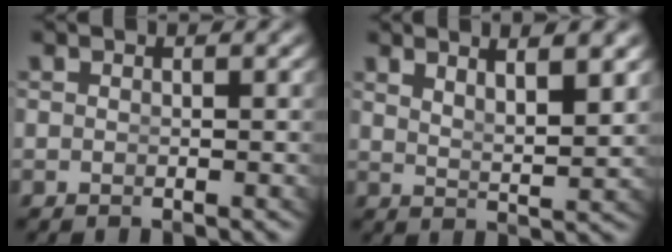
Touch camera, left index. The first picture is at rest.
{"total": 4.3, "force": [2.8, 0.7, 3.2], "torque": [-0.048, -0.006, 0.054]}